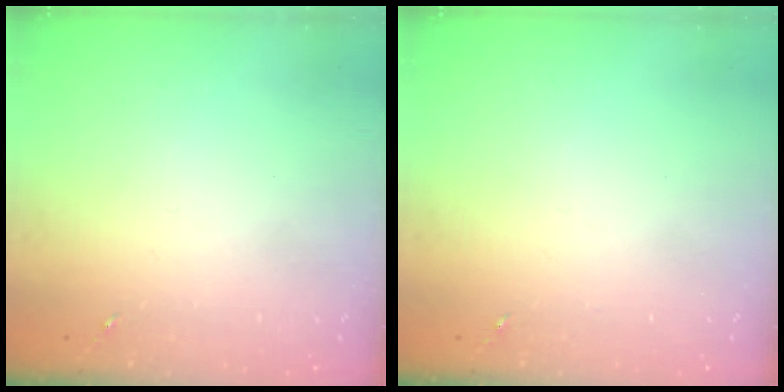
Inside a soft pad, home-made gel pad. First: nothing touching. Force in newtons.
{"total": 0.0}